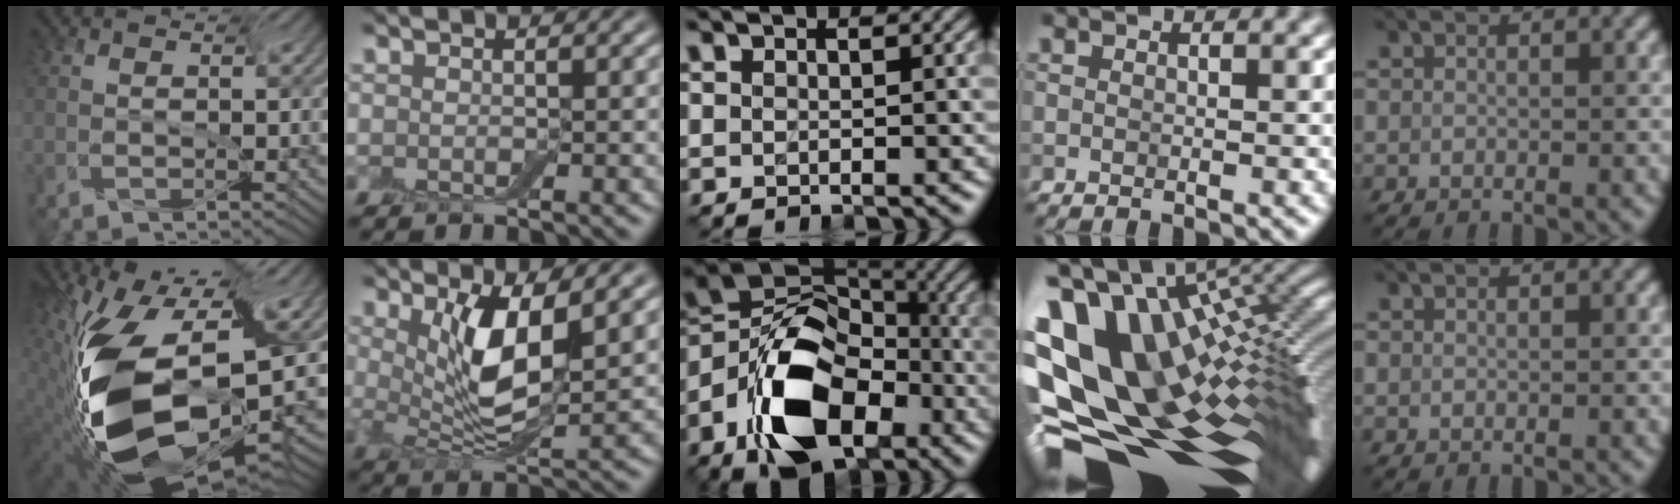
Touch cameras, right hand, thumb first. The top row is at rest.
{"thumb": {"total": 16.8, "force": [-4.6, 9.1, 13.4], "torque": [-0.310, -0.029, -0.066]}, "index": {"total": 5.2, "force": [1.9, 1.6, 4.6], "torque": [-0.097, -0.008, 0.037]}, "middle": {"total": 13.7, "force": [-6.1, 8.5, 8.9], "torque": [-0.174, -0.020, -0.120]}, "ring": {"total": 18.7, "force": [1.7, 11.2, 14.9], "torque": [-0.240, -0.032, 0.068]}}